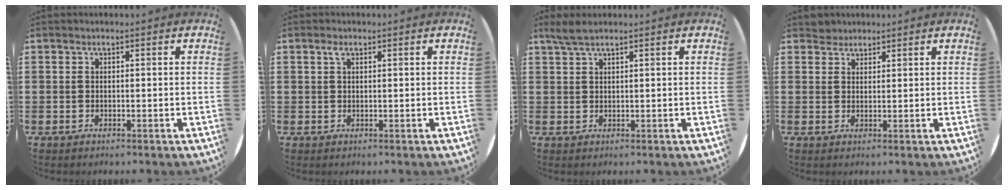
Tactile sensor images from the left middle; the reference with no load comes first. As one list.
[{"total": 1.3, "force": [0.7, 0.7, 0.9], "torque": [-0.012, 0.003, 0.010]}, {"total": 2.3, "force": [1.8, 0.2, 1.4], "torque": [-0.030, 0.003, 0.032]}, {"total": 1.8, "force": [1.6, 0.7, -0.2], "torque": [0.000, 0.003, 0.034]}]